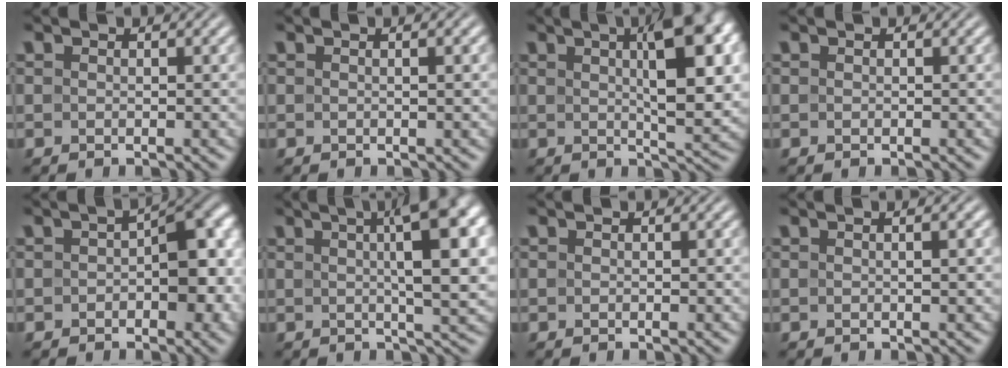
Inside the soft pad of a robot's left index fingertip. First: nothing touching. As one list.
[{"total": 1.2, "force": [0.3, 0.3, 1.1], "torque": [-0.014, 0.005, 0.000]}, {"total": 9.4, "force": [2.5, 2.9, 8.5], "torque": [-0.114, 0.008, 0.039]}, {"total": 0.0}, {"total": 7.1, "force": [0.0, 4.1, 5.9], "torque": [-0.062, 0.008, -0.007]}, {"total": 10.5, "force": [2.6, 2.9, 9.7], "torque": [-0.109, 0.013, 0.034]}, {"total": 0.0}, {"total": 1.6, "force": [0.4, 0.5, 1.5], "torque": [-0.019, 0.005, -0.001]}]